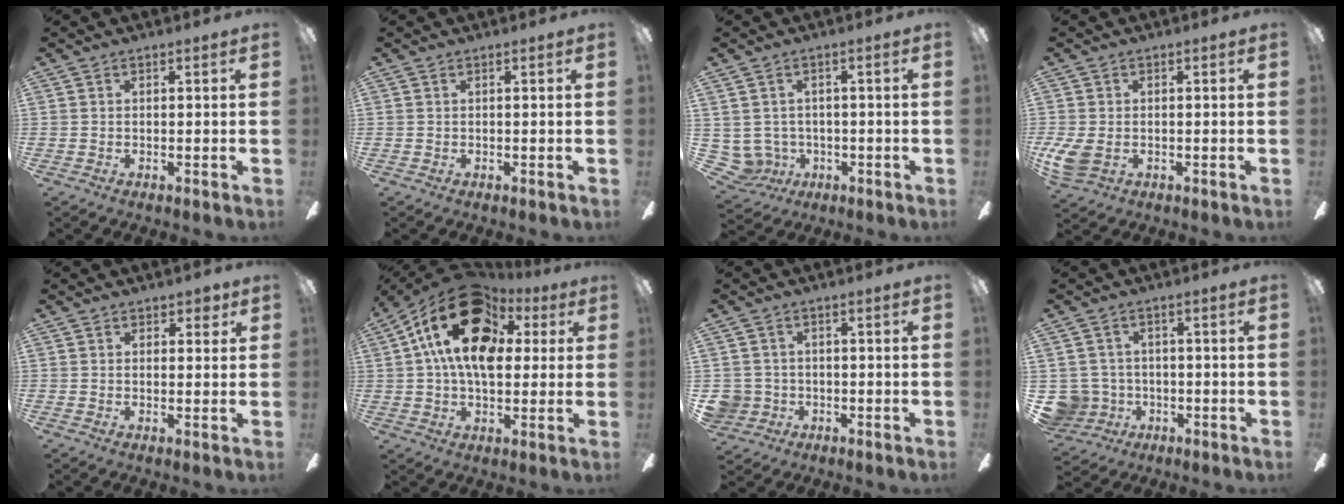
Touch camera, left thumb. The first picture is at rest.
{"total": 0.0}
{"total": 0.7, "force": [0.1, 0.7, 0.1], "torque": [-0.003, 0.006, 0.000]}
{"total": 5.9, "force": [-1.2, 4.1, 4.0], "torque": [-0.089, -0.002, -0.023]}
{"total": 2.1, "force": [1.3, 1.4, 0.9], "torque": [-0.004, 0.000, 0.020]}
{"total": 21.2, "force": [7.4, 13.1, 14.9], "torque": [-0.272, -0.015, 0.126]}
{"total": 4.5, "force": [-0.6, 4.5, 0.6], "torque": [-0.034, 0.010, -0.012]}
{"total": 6.4, "force": [-0.8, 6.3, 0.8], "torque": [-0.051, 0.002, -0.012]}